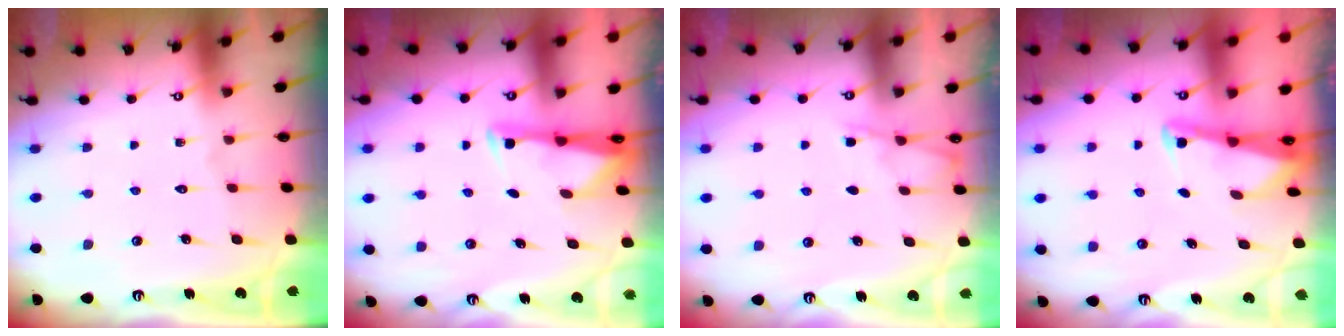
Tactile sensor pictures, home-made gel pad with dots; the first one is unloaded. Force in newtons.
{"total": 2.9, "press": 2.9, "slide": 0.4}
{"total": 3.5, "press": 3.5, "slide": 0.7}
{"total": 2.3, "press": 2.3, "slide": 0.3}